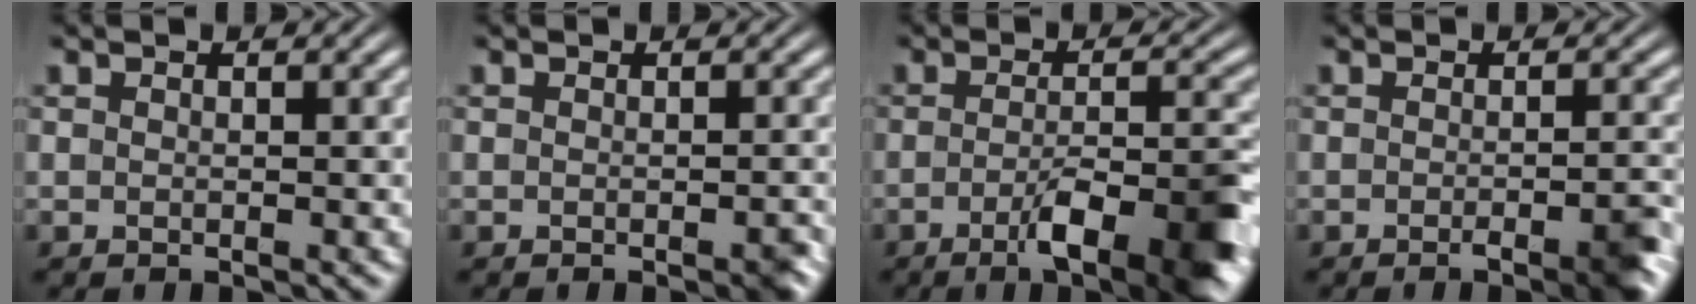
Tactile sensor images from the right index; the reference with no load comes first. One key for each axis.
{"total": 1.1, "fx": -0.8, "fy": 0.2, "fz": 0.8, "tx": -0.007, "ty": 0.003, "tz": -0.015}
{"total": 8.7, "fx": -3.6, "fy": 1.9, "fz": 7.6, "tx": -0.106, "ty": -0.012, "tz": -0.055}
{"total": 3.1, "fx": -1.9, "fy": 0.5, "fz": 2.3, "tx": -0.028, "ty": 0.001, "tz": -0.036}